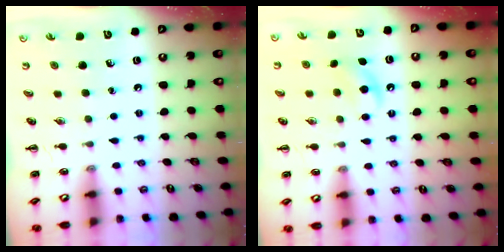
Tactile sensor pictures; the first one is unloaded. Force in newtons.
{"total": 5.4, "press": 5.3, "slide": 1.3}